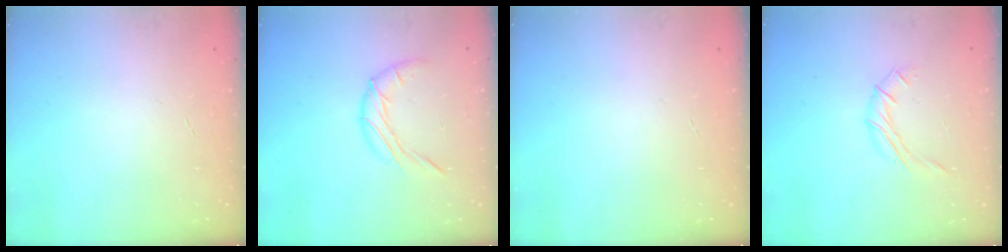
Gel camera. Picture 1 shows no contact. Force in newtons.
{"total": 9.6, "press": 9.6, "slide": 0.7}
{"total": 0.0}
{"total": 5.6, "press": 5.6, "slide": 0.5}